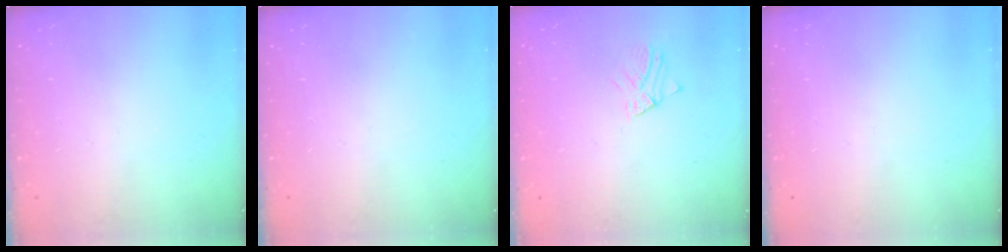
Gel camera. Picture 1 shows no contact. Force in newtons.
{"total": 0.0}
{"total": 2.1, "press": 2.1, "slide": 0.2}
{"total": 0.0}